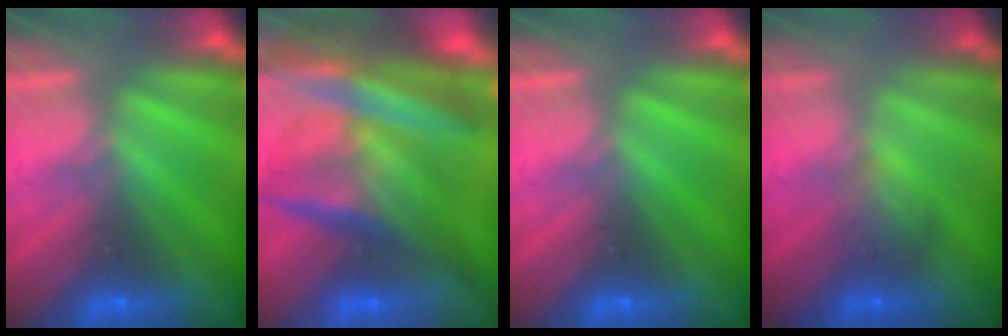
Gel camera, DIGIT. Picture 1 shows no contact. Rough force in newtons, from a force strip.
{"total": 7.8}
{"total": 0.0}
{"total": 1.9}